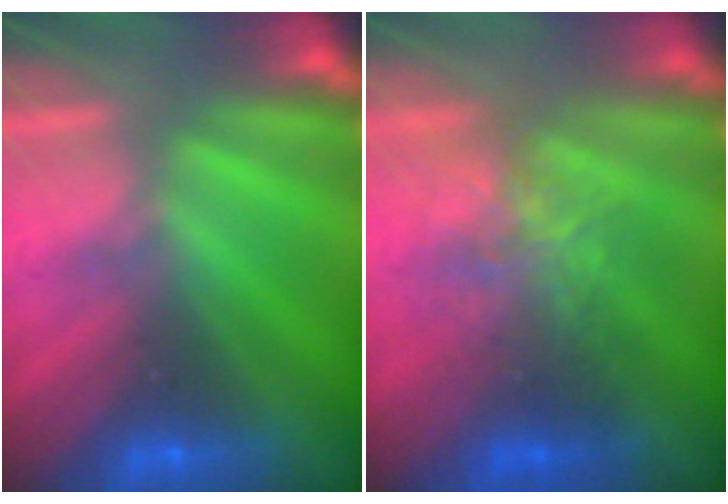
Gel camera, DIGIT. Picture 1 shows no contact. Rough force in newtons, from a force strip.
{"total": 2.4}